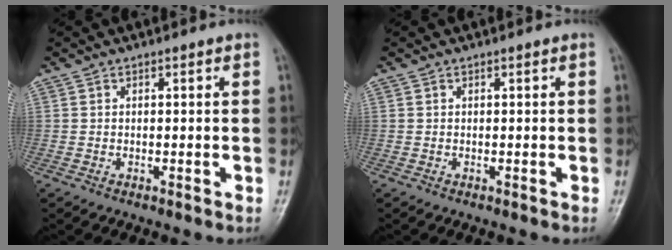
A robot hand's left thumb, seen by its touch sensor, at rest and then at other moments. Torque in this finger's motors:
{"motor_torque": [0.00, 0.01, 0.00, 0.00, 0.00]}